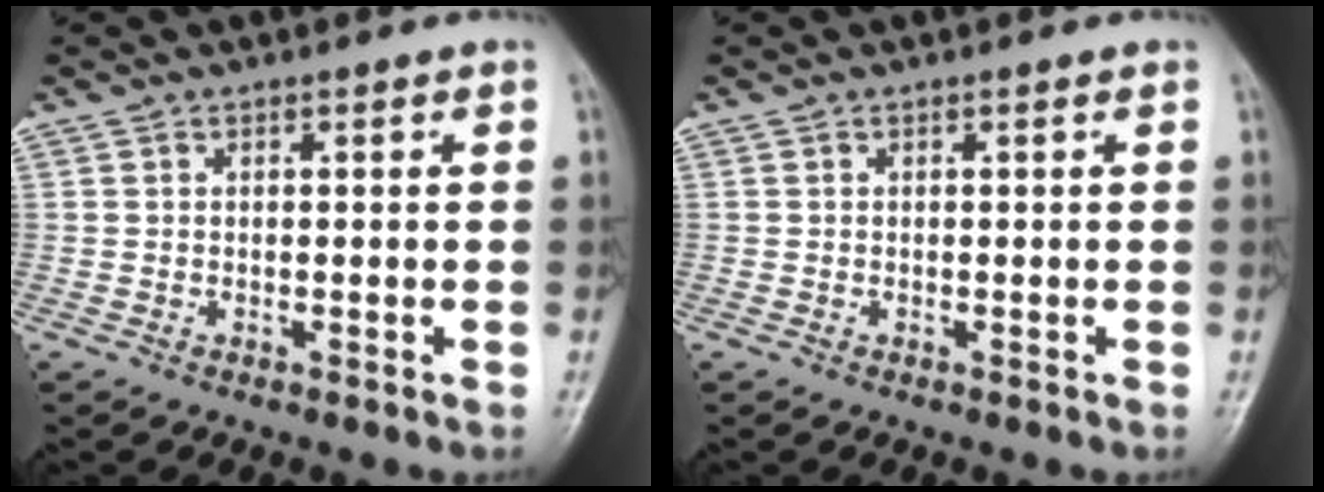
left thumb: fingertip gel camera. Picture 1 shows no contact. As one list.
[{"total": 0.0}]